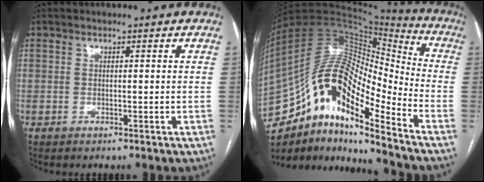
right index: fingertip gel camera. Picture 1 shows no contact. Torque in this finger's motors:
{"motor_torque": [1.02, -1.12, 1.05, 0.21]}